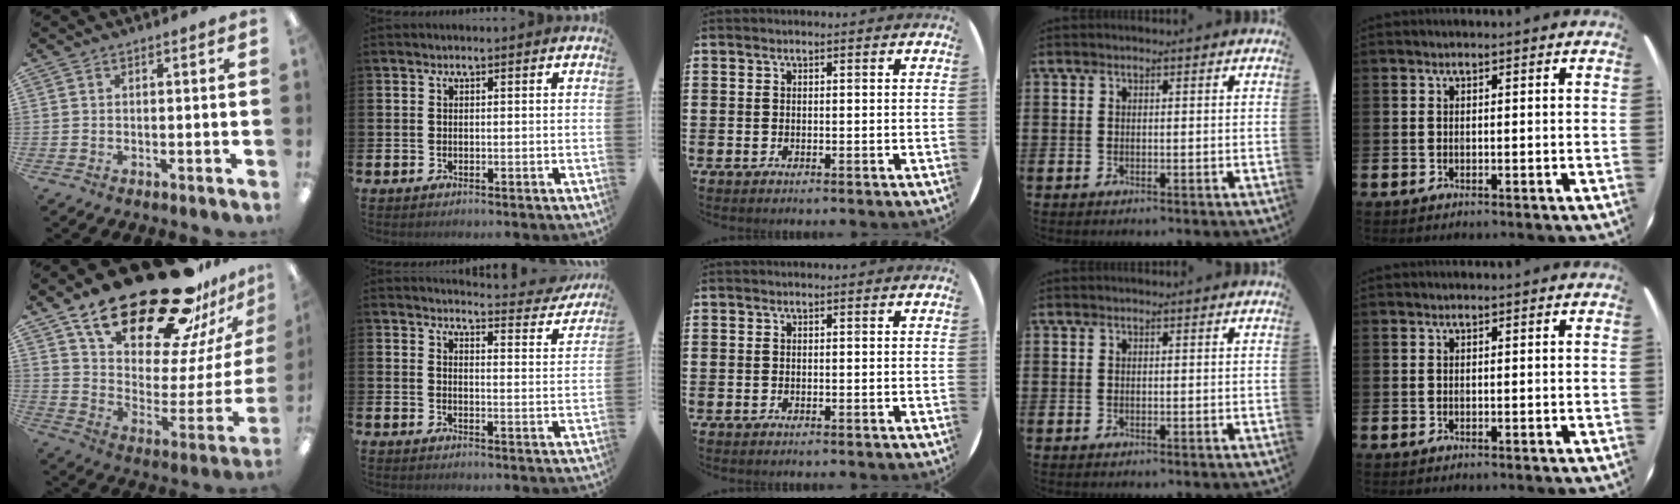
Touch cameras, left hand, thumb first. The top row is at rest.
{"thumb": {"total": 28.9, "force": [21.0, 10.8, 16.7], "torque": [-0.249, -0.149, 0.367]}, "index": {"total": 3.8, "force": [3.8, 0.3, 0.5], "torque": [-0.009, -0.033, 0.061]}}